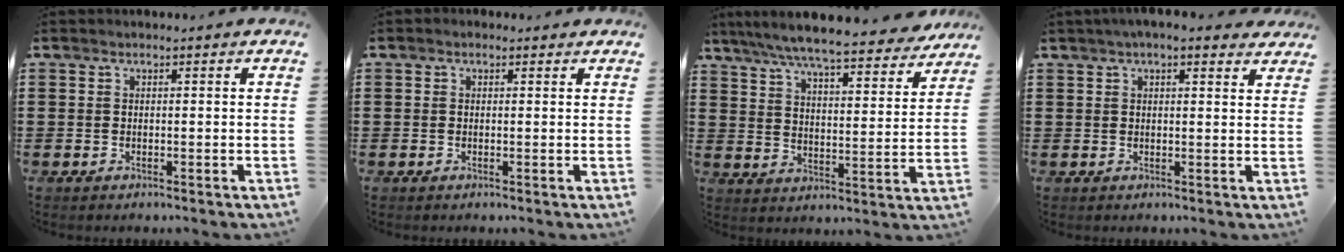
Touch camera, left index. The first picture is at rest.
{"total": 0.5, "force": [0.1, 0.5, 0.2], "torque": [-0.006, 0.005, 0.000]}
{"total": 7.9, "force": [7.3, 0.0, 3.1], "torque": [-0.090, -0.045, 0.125]}
{"total": 3.3, "force": [2.7, 0.5, 1.9], "torque": [-0.043, 0.002, 0.048]}